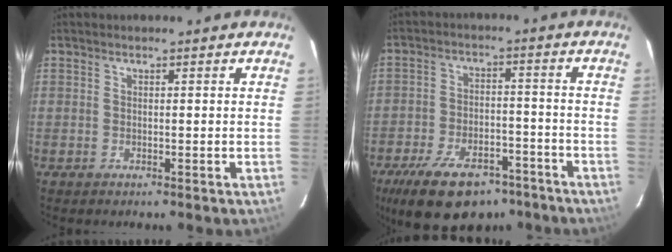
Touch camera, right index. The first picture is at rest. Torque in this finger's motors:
{"motor_torque": [1.40, -0.74, 0.37, 0.03]}